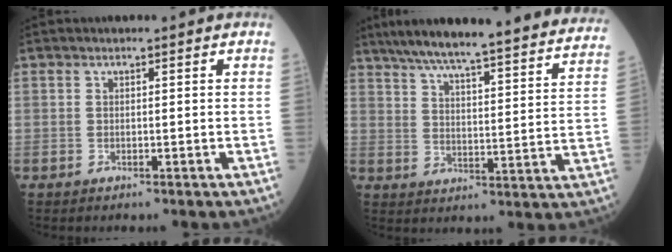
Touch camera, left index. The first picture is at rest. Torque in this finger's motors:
{"motor_torque": [0.93, -1.21, 0.30, 0.09]}